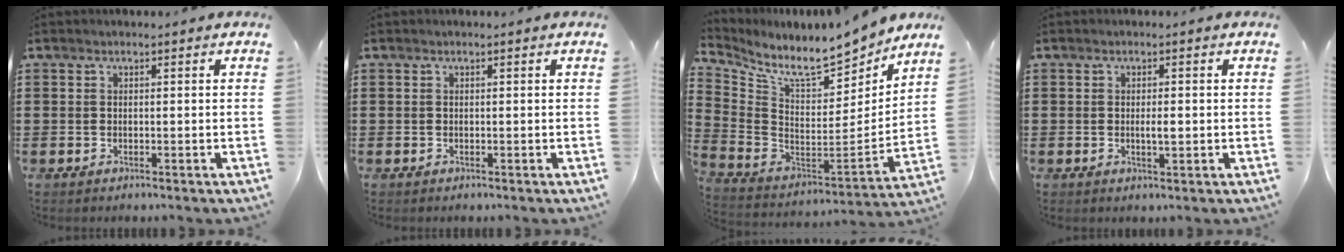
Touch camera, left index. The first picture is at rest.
{"total": 0.0}
{"total": 9.7, "force": [8.5, 1.6, 4.4], "torque": [-0.109, -0.078, 0.141]}
{"total": 2.2, "force": [0.0, 0.5, 2.1], "torque": [-0.038, -0.002, -0.001]}